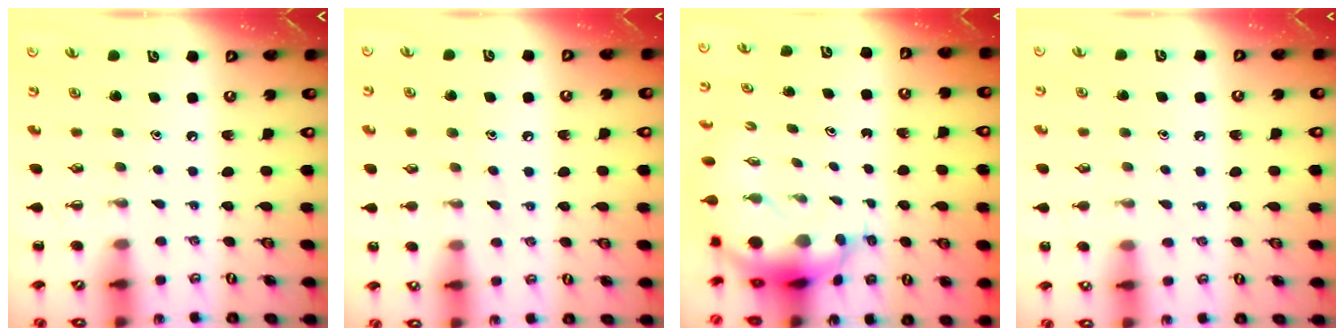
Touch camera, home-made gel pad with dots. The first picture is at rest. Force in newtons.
{"total": 6.6, "press": 6.4, "slide": 1.8}
{"total": 7.9, "press": 7.6, "slide": 2.0}
{"total": 7.4, "press": 7.0, "slide": 2.2}